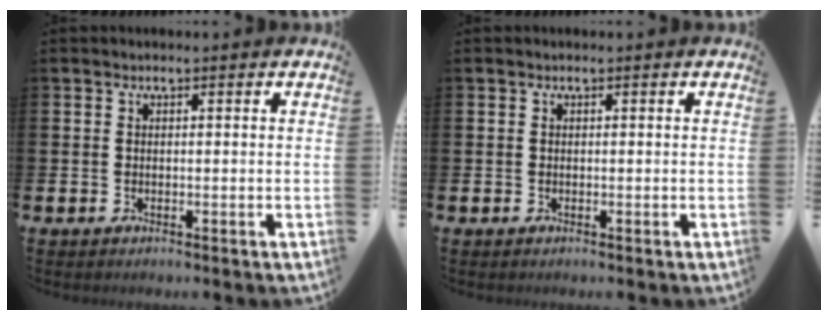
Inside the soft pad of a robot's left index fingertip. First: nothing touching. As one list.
[{"total": 0.0}]